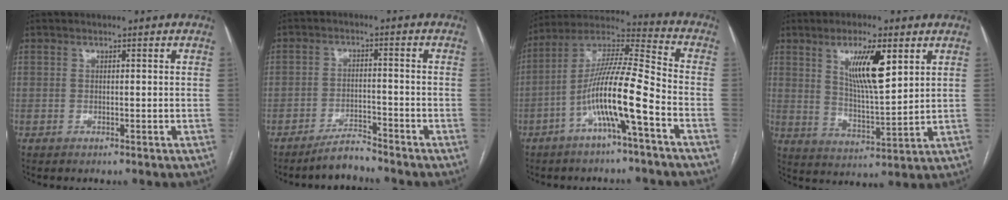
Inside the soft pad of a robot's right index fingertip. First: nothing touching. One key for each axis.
{"total": 3.7, "fx": -3.6, "fy": 0.4, "fz": 0.8, "tx": -0.011, "ty": -0.010, "tz": -0.065}
{"total": 13.3, "fx": -5.2, "fy": 0.3, "fz": 12.2, "tx": -0.232, "ty": 0.016, "tz": -0.100}
{"total": 9.9, "fx": 4.4, "fy": 1.8, "fz": 8.7, "tx": -0.156, "ty": -0.006, "tz": 0.082}